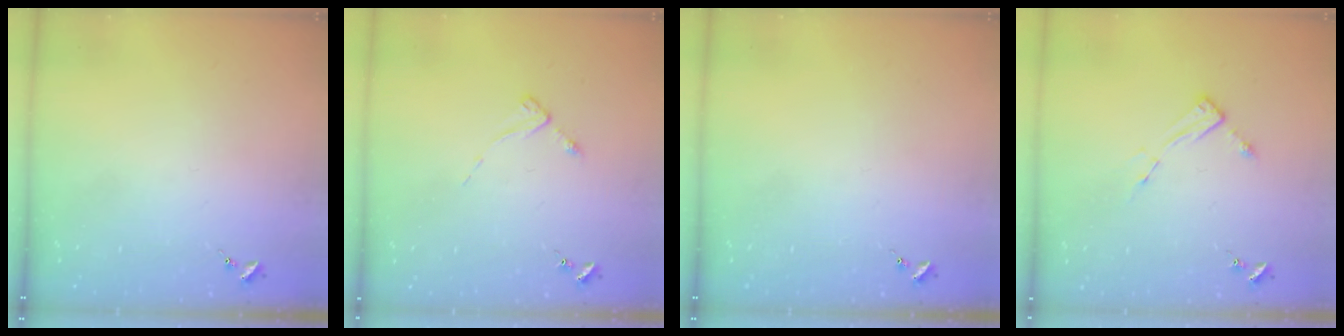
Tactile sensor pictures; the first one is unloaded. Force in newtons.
{"total": 2.8, "press": 2.8, "slide": 0.3}
{"total": 0.0}
{"total": 4.4, "press": 4.4, "slide": 0.2}